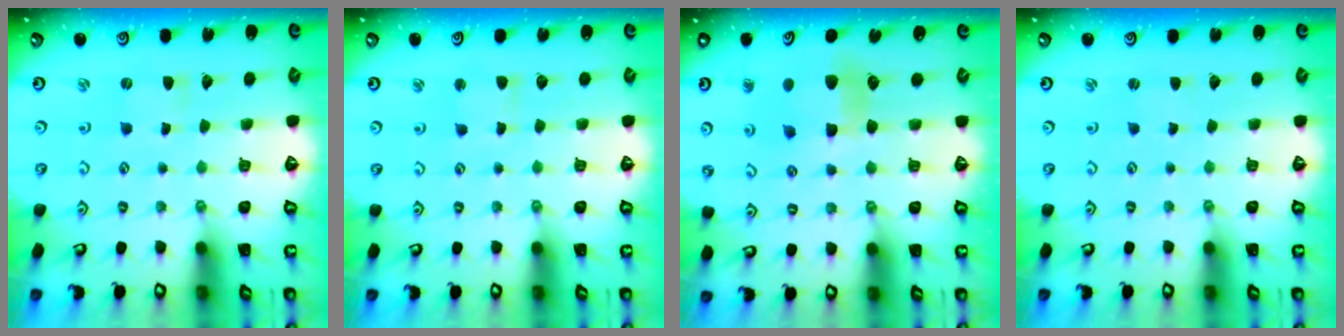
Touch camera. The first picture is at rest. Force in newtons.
{"total": 1.7, "press": 1.7, "slide": 0.2}
{"total": 7.2, "press": 7.2, "slide": 0.6}
{"total": 0.5, "press": 0.5, "slide": 0.0}